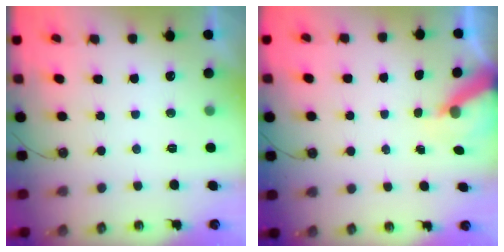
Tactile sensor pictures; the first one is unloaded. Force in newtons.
{"total": 6.5, "press": 6.4, "slide": 0.7}